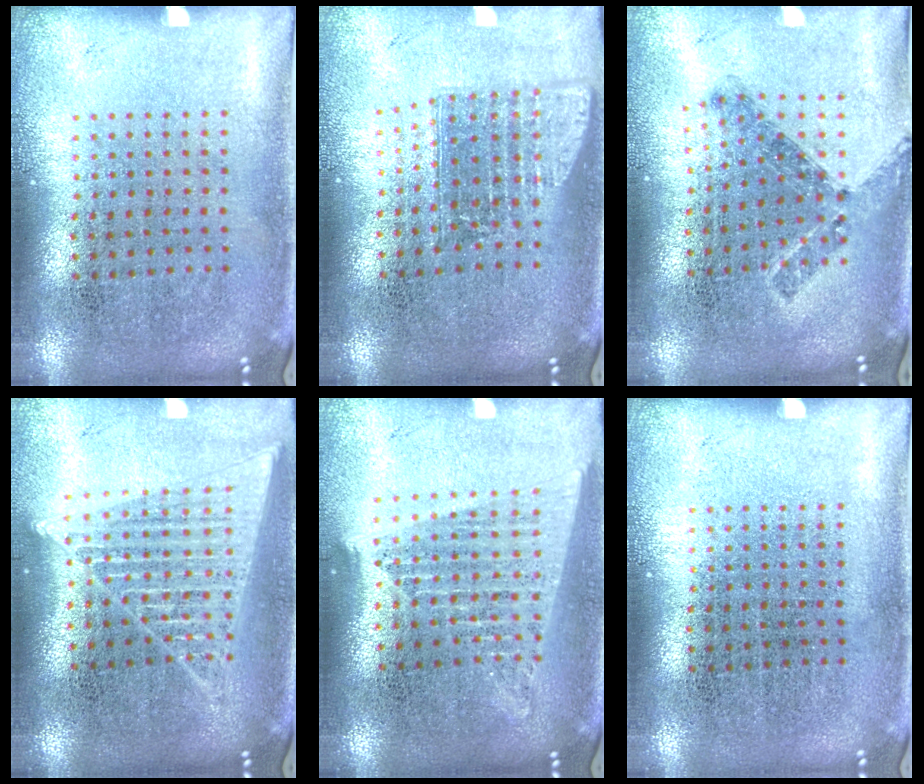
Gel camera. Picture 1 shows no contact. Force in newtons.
{"total": 1.5, "press": 1.2, "slide": 0.9}
{"total": 0.8, "press": 0.7, "slide": 0.4}
{"total": 1.8, "press": 1.6, "slide": 0.8}
{"total": 1.8, "press": 1.6, "slide": 0.8}
{"total": 0.0}